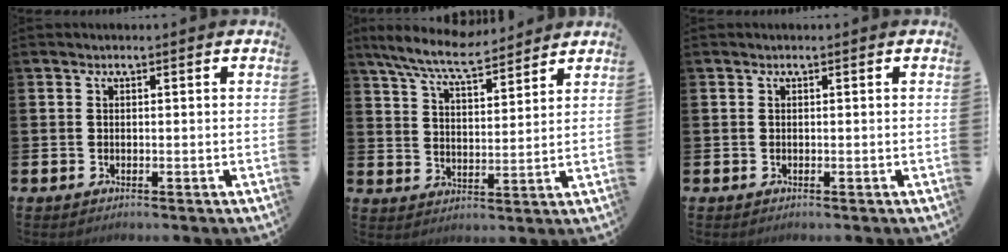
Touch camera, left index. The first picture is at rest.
{"total": 8.3, "force": [7.6, 1.0, 3.0], "torque": [-0.086, -0.034, 0.139]}
{"total": 0.0}